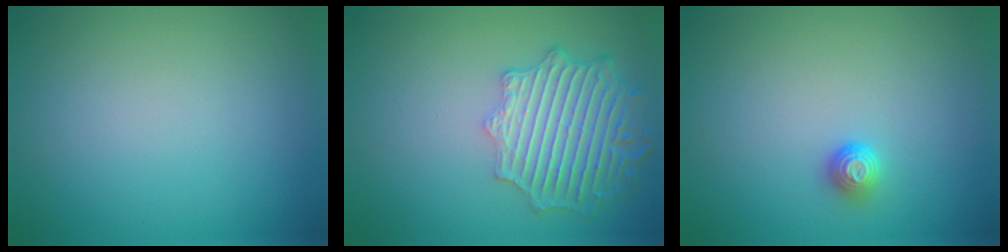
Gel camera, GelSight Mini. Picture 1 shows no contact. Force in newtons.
{"total": 6.2, "press": 5.1, "slide": 3.5}
{"total": 1.1, "press": 1.0, "slide": 0.5}